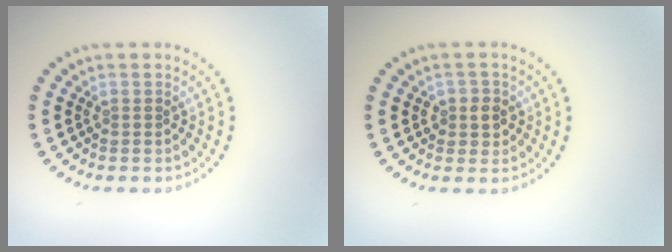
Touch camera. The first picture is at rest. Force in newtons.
{"total": 1.8, "press": 1.6, "slide": 0.7}